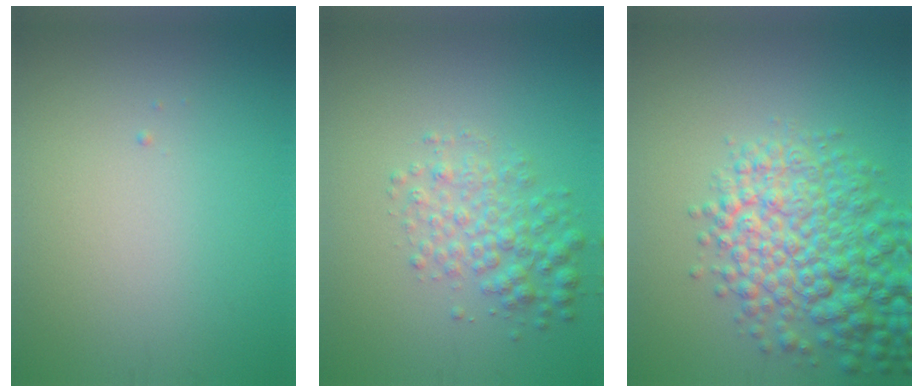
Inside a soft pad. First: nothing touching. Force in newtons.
{"total": 3.3, "press": 3.3, "slide": 0.1}
{"total": 8.1, "press": 8.1, "slide": 0.3}